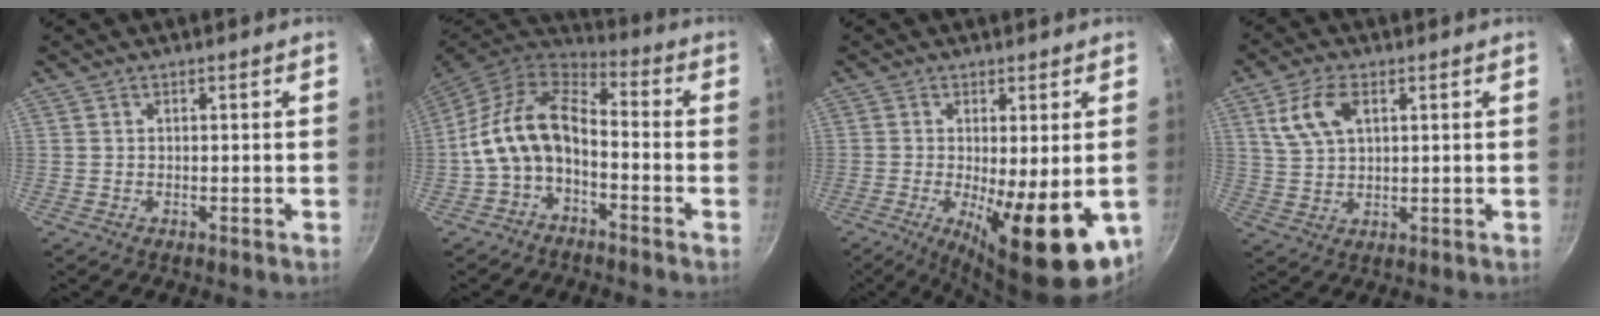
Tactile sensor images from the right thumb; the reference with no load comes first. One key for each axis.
{"total": 13.3, "fx": -3.3, "fy": 8.1, "fz": 10.1, "tx": -0.185, "ty": 0.066, "tz": -0.073}
{"total": 17.2, "fx": -4.8, "fy": 5.6, "fz": 15.5, "tx": -0.192, "ty": -0.026, "tz": -0.049}
{"total": 7.7, "fx": 3.0, "fy": 4.2, "fz": 5.8, "tx": -0.118, "ty": 0.000, "tz": 0.064}